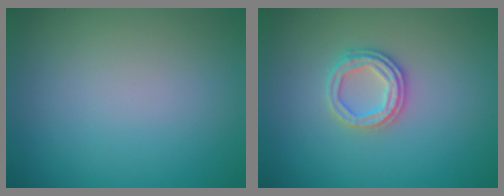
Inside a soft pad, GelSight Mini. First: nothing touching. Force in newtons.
{"total": 2.5, "press": 2.4, "slide": 0.6}